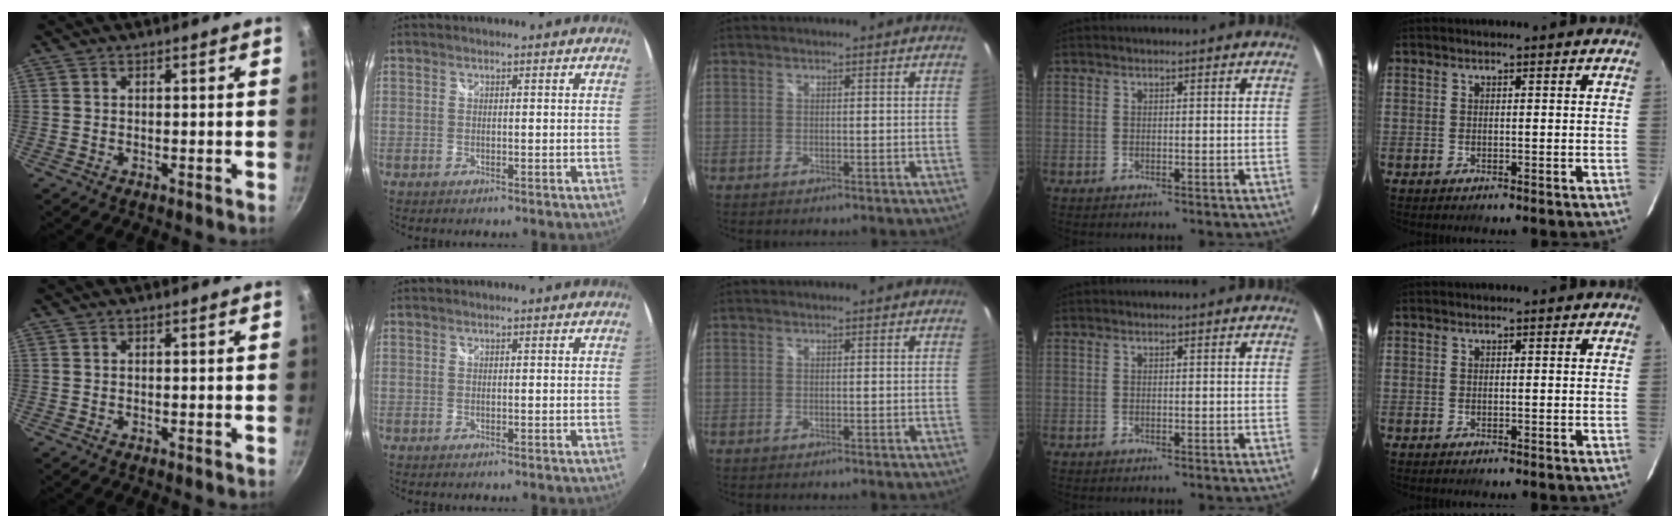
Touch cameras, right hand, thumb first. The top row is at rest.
{}